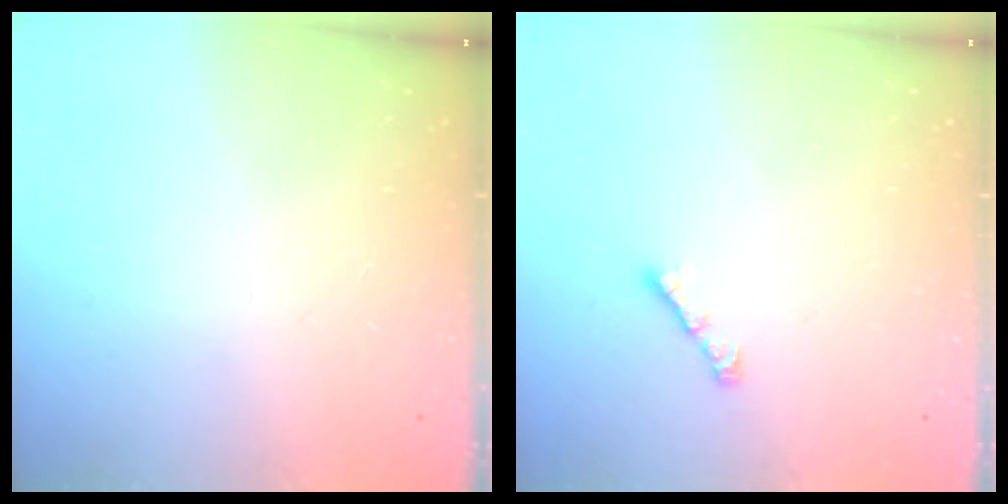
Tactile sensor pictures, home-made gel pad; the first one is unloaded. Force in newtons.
{"total": 2.6, "press": 2.5, "slide": 0.7}